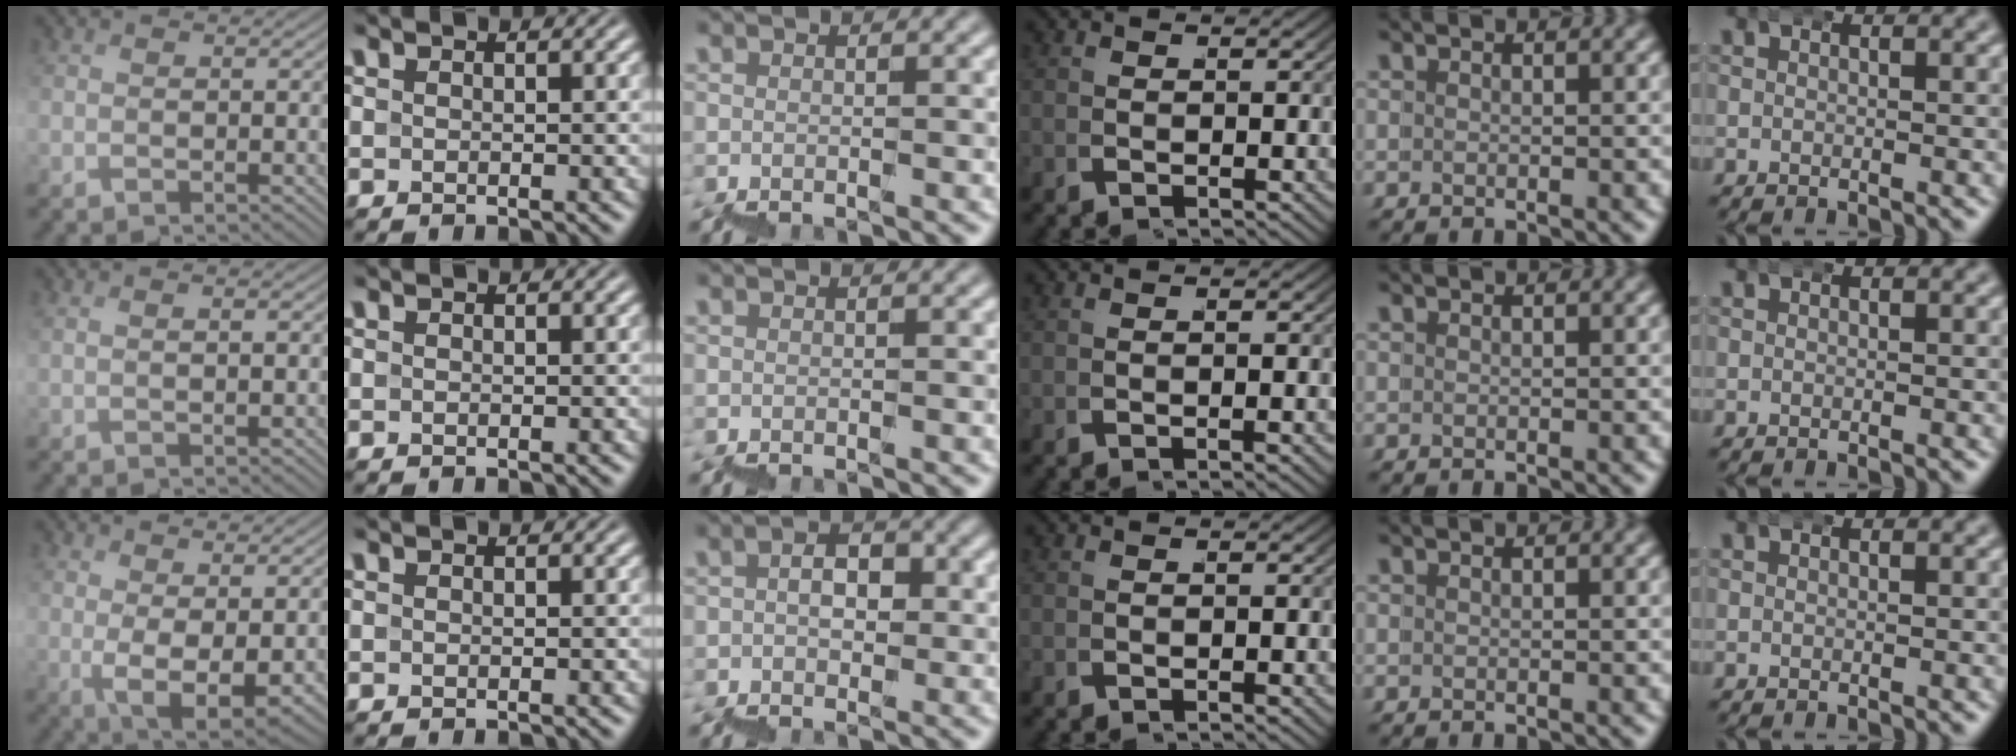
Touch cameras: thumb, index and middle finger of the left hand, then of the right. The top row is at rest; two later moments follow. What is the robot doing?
{"motion": "wrap", "object": "bandana"}